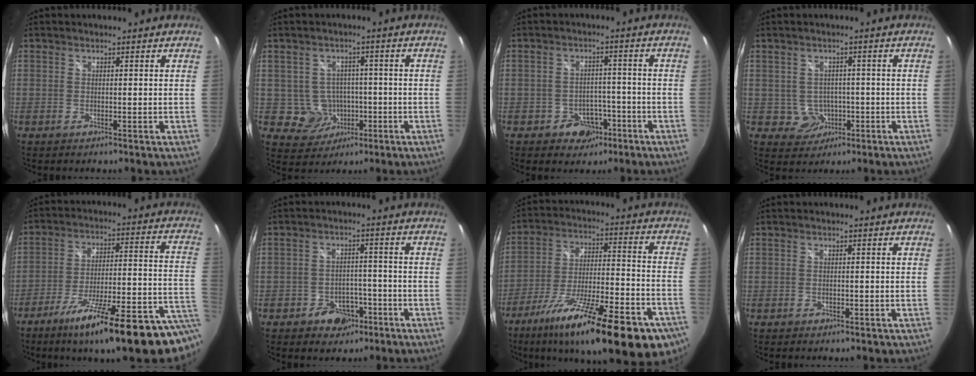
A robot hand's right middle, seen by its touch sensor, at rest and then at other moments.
{"total": 6.3, "force": [-1.4, 6.0, 1.3], "torque": [-0.041, 0.015, -0.002]}
{"total": 5.6, "force": [-3.2, 4.4, 1.5], "torque": [-0.040, 0.013, -0.034]}
{"total": 4.2, "force": [-0.8, 4.1, 0.8], "torque": [-0.024, 0.010, 0.000]}
{"total": 24.4, "force": [-15.4, 3.6, 18.5], "torque": [-0.252, -0.044, -0.221]}
{"total": 6.1, "force": [-3.7, 4.5, 1.9], "torque": [-0.048, 0.013, -0.041]}
{"total": 28.5, "force": [-18.8, 7.1, 20.2], "torque": [-0.323, -0.055, -0.277]}
{"total": 1.1, "force": [-0.7, 0.7, 0.4], "torque": [-0.007, -0.004, -0.010]}